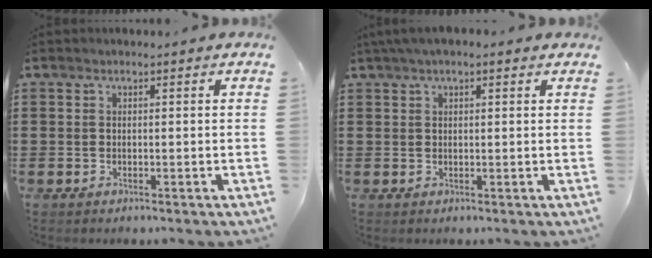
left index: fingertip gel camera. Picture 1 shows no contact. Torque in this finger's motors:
{"motor_torque": [1.06, -1.08, 0.45, 0.21]}